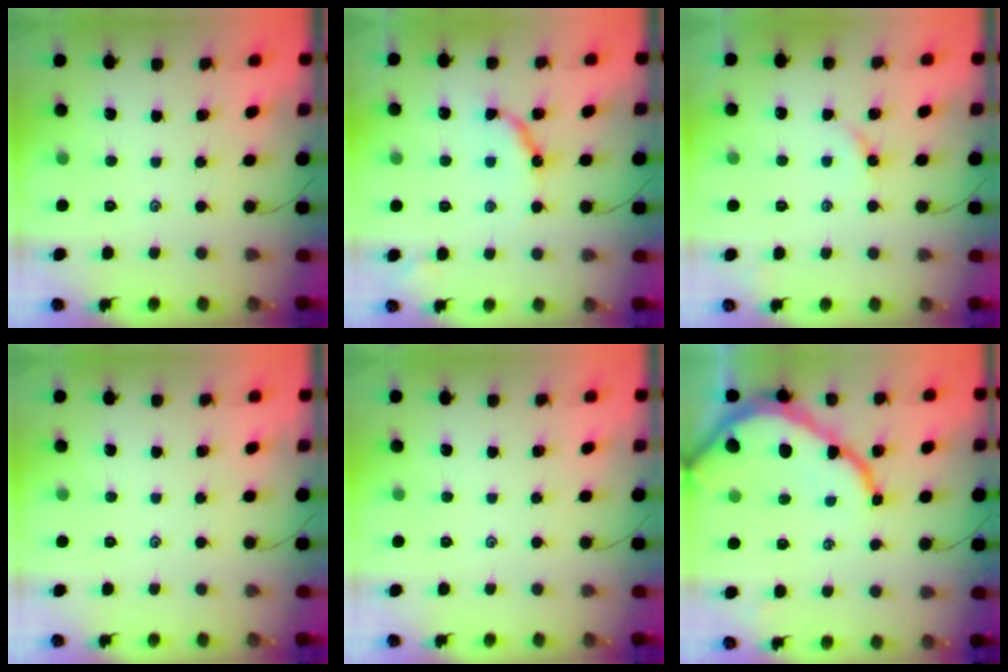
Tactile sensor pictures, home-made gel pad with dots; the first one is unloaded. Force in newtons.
{"total": 9.9, "press": 9.9, "slide": 0.7}
{"total": 2.9, "press": 2.8, "slide": 0.4}
{"total": 0.0}
{"total": 0.0}
{"total": 14.0, "press": 14.0, "slide": 1.2}